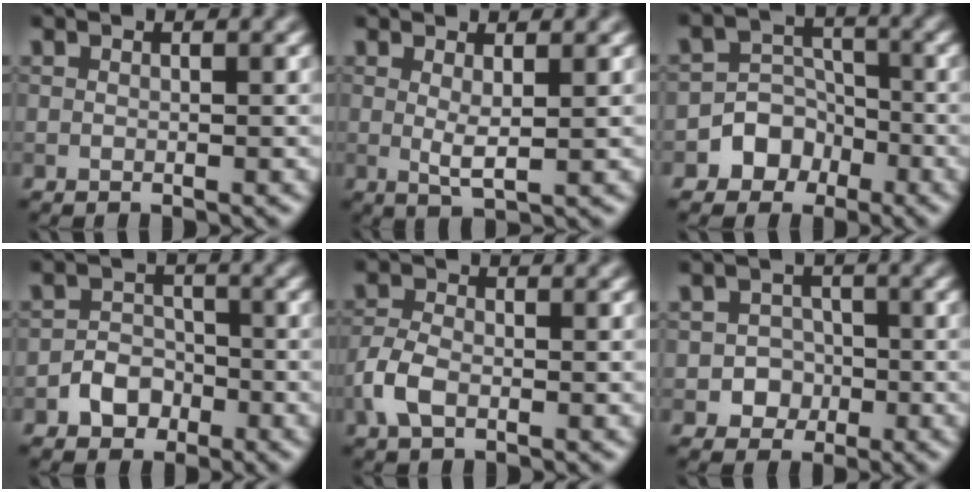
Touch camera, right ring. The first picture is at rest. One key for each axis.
{"total": 2.0, "fx": 0.5, "fy": 0.4, "fz": 1.9, "tx": -0.035, "ty": -0.006, "tz": 0.012}
{"total": 4.6, "fx": -2.4, "fy": 3.8, "fz": 0.9, "tx": 0.022, "ty": 0.010, "tz": -0.061}
{"total": 2.7, "fx": -1.5, "fy": 2.1, "fz": 0.9, "tx": -0.007, "ty": 0.007, "tz": -0.027}
{"total": 2.9, "fx": -1.2, "fy": 1.7, "fz": 2.1, "tx": -0.047, "ty": 0.002, "tz": -0.033}
{"total": 2.7, "fx": -0.9, "fy": 2.5, "fz": 0.7, "tx": 0.009, "ty": 0.005, "tz": -0.025}